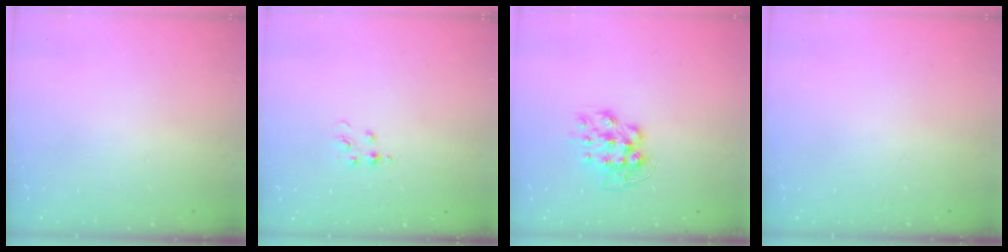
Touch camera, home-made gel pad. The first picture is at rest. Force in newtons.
{"total": 4.1, "press": 4.1, "slide": 0.5}
{"total": 10.1, "press": 10.0, "slide": 0.7}
{"total": 0.0}